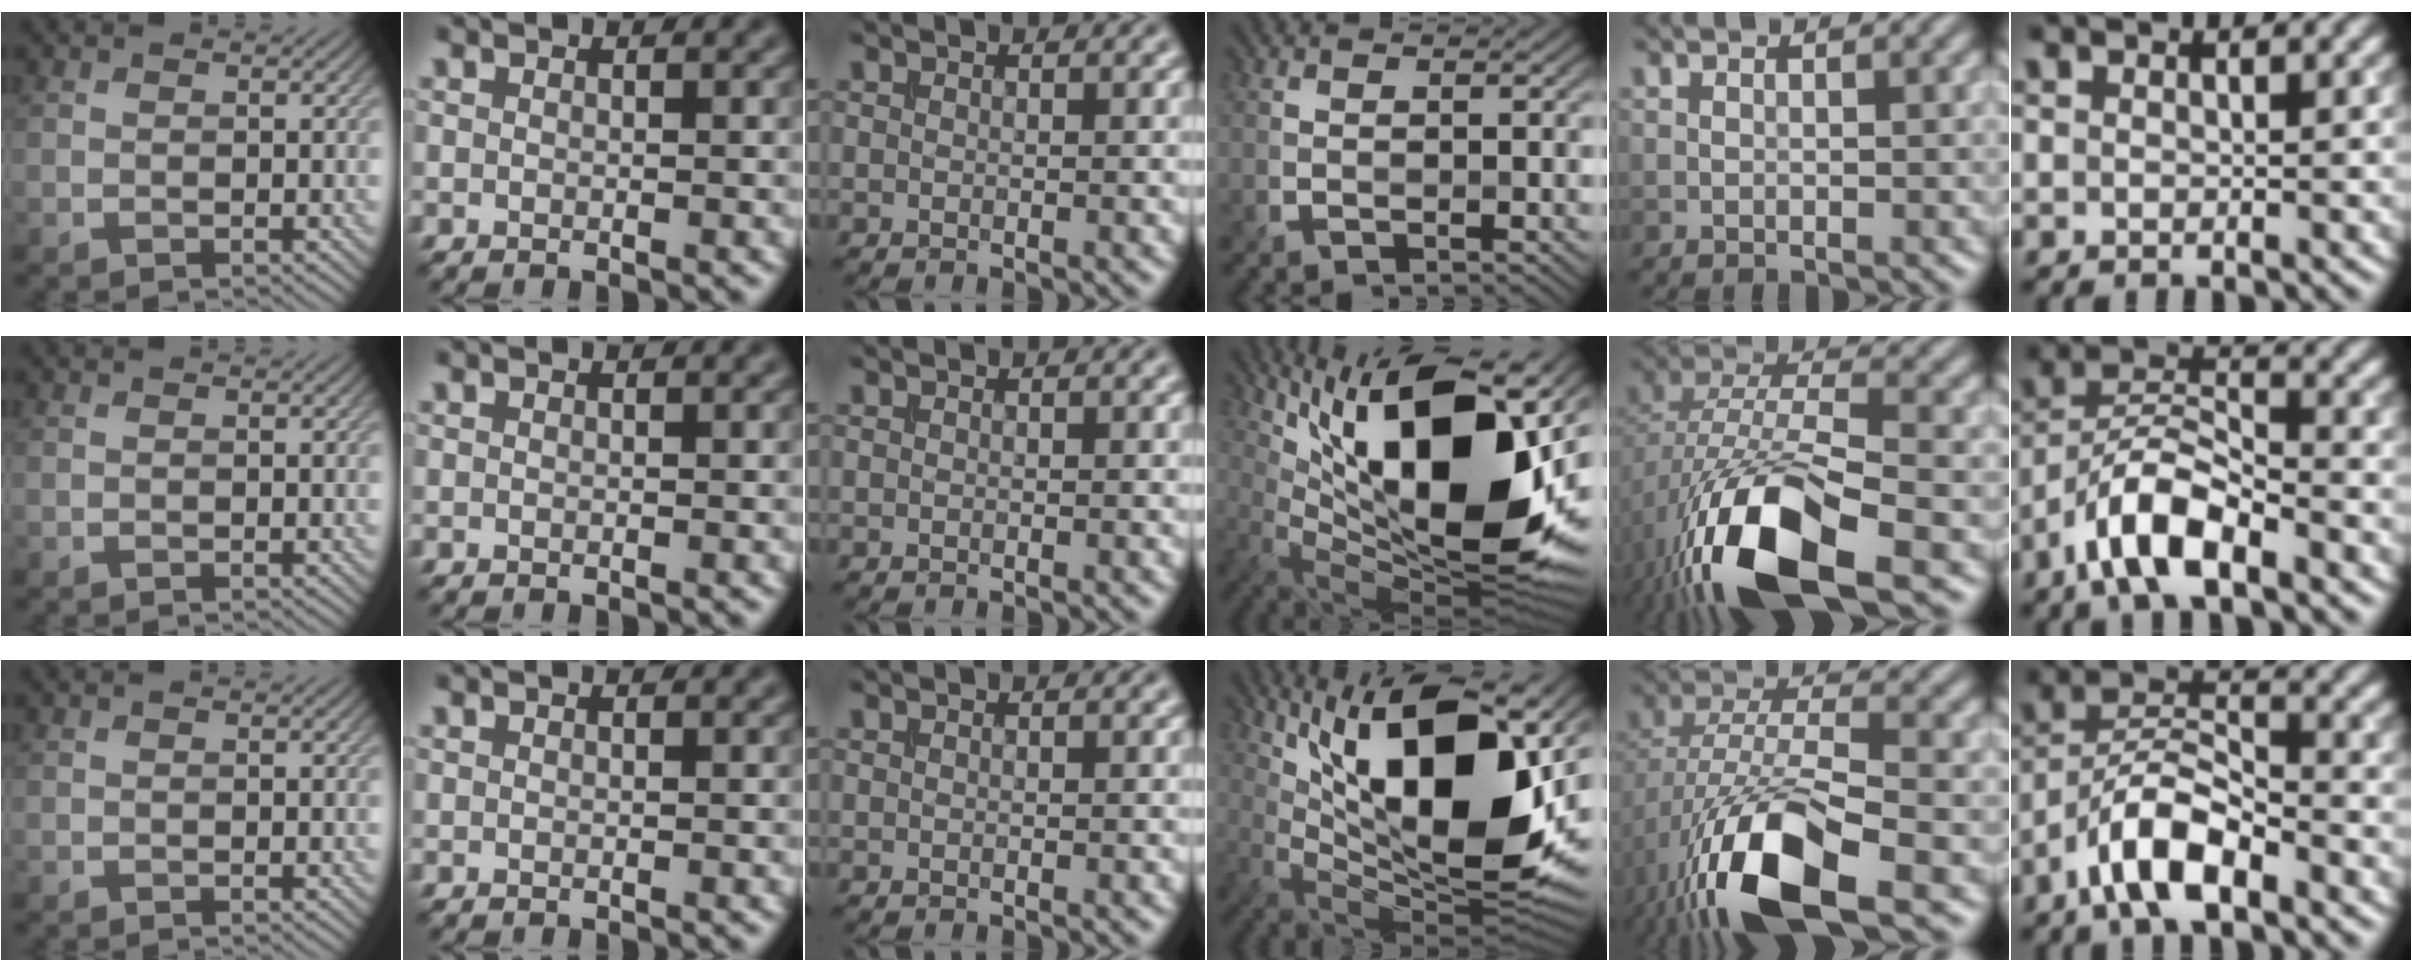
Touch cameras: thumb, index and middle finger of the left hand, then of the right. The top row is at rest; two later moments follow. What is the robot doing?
{"motion": "insert", "object": "bucket"}